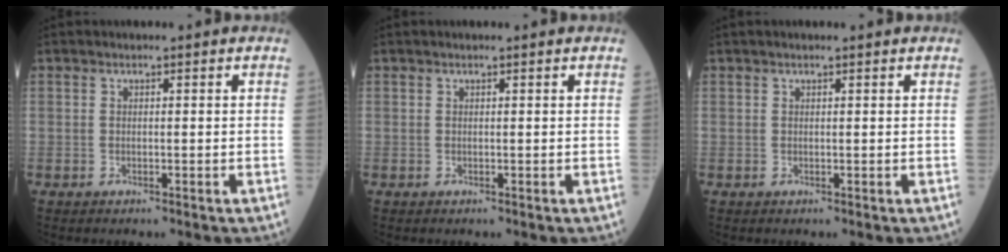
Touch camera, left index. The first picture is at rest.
{"total": 0.5, "force": [0.4, 0.0, 0.3], "torque": [-0.007, 0.003, 0.007]}
{"total": 1.2, "force": [1.0, 0.0, 0.8], "torque": [-0.012, 0.011, 0.016]}